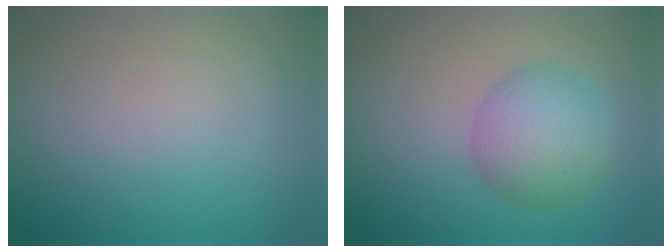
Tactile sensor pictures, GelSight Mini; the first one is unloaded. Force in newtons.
{"total": 5.2, "press": 5.2, "slide": 0.2}